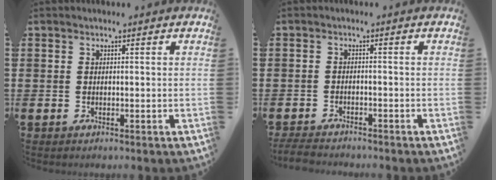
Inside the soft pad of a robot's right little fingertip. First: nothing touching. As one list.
[{"total": 2.1, "force": [-2.0, 0.2, 0.4], "torque": [-0.009, 0.004, -0.042]}]